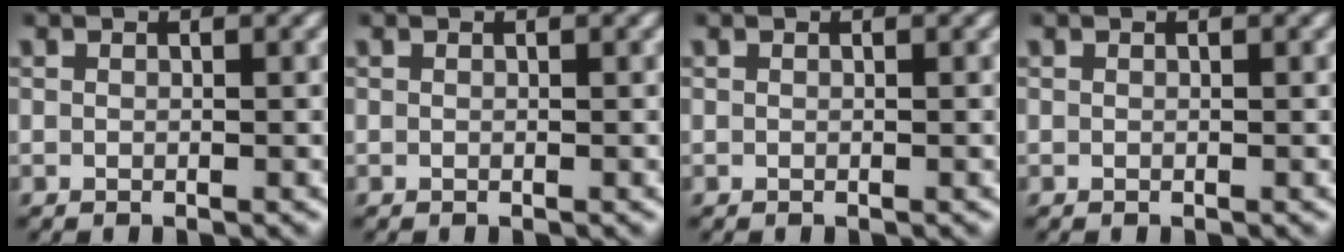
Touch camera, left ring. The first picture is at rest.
{"total": 0.0}
{"total": 0.0}
{"total": 0.0}